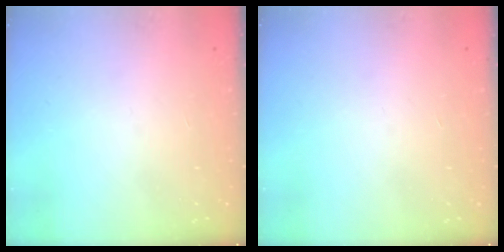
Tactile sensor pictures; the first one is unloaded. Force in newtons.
{"total": 0.0}